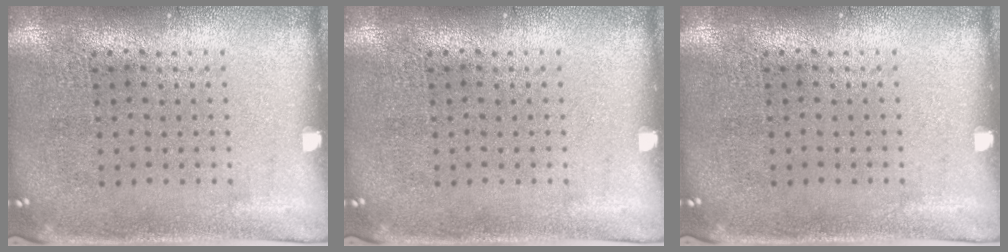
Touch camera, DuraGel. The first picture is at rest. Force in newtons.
{"total": 0.0}
{"total": 0.0}